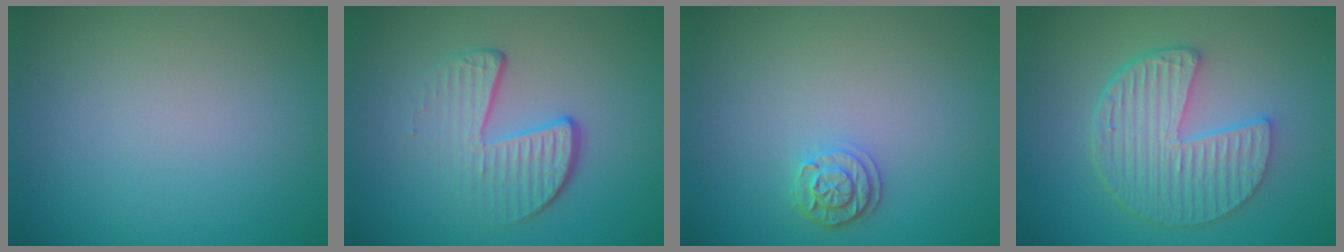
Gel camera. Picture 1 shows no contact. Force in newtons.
{"total": 3.9, "press": 2.5, "slide": 3.0}
{"total": 2.1, "press": 1.9, "slide": 0.9}
{"total": 6.2, "press": 4.7, "slide": 4.0}